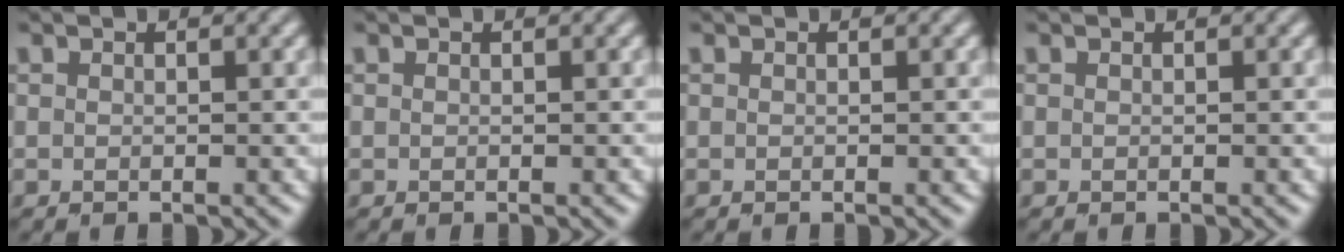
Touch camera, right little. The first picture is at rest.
{"total": 0.0}
{"total": 0.0}
{"total": 0.0}